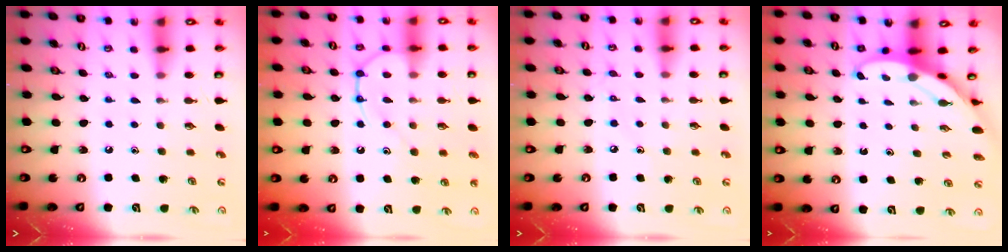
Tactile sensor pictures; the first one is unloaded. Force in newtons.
{"total": 12.6, "press": 12.5, "slide": 1.3}
{"total": 4.2, "press": 4.2, "slide": 0.7}
{"total": 3.5, "press": 3.5, "slide": 0.1}